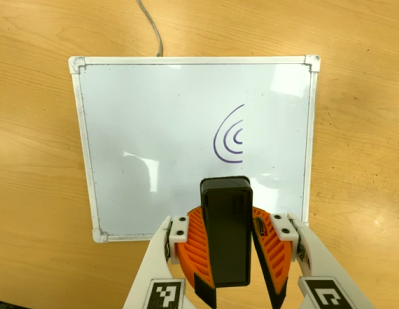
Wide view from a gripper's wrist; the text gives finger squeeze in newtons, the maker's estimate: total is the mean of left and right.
{"total": 11.1, "left": 10.6, "right": 11.6}